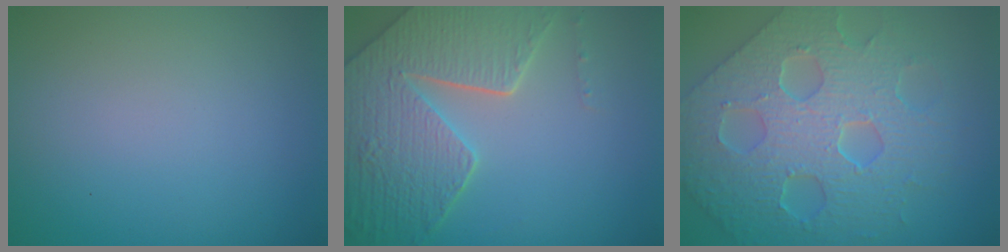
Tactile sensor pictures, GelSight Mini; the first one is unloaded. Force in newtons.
{"total": 8.7, "press": 6.2, "slide": 6.1}
{"total": 7.7, "press": 6.5, "slide": 4.0}